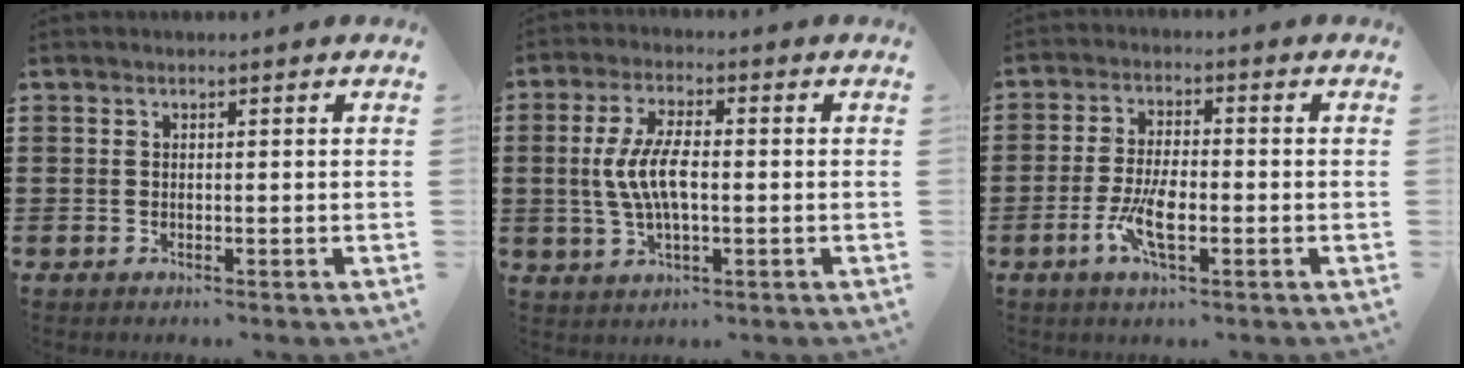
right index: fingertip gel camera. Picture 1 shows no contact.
{"total": 7.3, "force": [-0.4, 2.8, 6.7], "torque": [-0.150, -0.003, -0.015]}
{"total": 6.5, "force": [-2.3, 2.0, 5.7], "torque": [-0.127, -0.011, -0.047]}